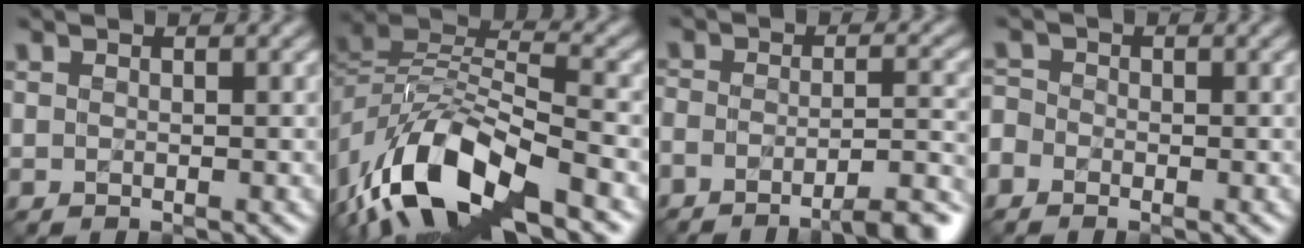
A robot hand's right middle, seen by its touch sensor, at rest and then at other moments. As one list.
[{"total": 12.1, "force": [-6.7, 5.3, 8.6], "torque": [-0.168, -0.002, -0.139]}, {"total": 6.1, "force": [-4.7, 1.1, 3.6], "torque": [-0.047, 0.006, -0.074]}, {"total": 1.5, "force": [-1.1, 1.0, 0.3], "torque": [-0.004, 0.001, -0.032]}]